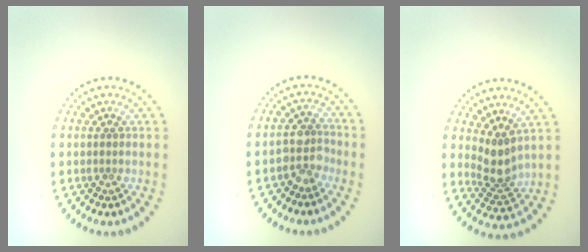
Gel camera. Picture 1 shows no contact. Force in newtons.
{"total": 2.5, "press": 2.1, "slide": 1.3}
{"total": 2.9, "press": 2.2, "slide": 1.9}